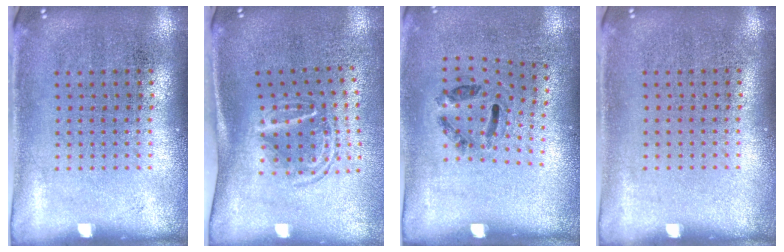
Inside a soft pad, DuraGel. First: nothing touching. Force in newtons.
{"total": 1.7, "press": 1.1, "slide": 1.3}
{"total": 1.3, "press": 0.6, "slide": 1.1}
{"total": 0.0}